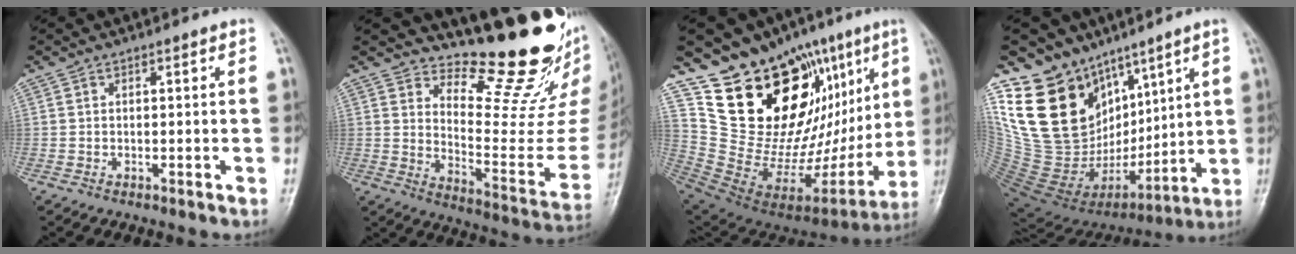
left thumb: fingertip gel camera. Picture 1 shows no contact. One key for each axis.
{"total": 19.8, "fx": 17.0, "fy": 5.3, "fz": 8.8, "tx": -0.072, "ty": -0.160, "tz": 0.236}
{"total": 27.0, "fx": 13.8, "fy": 12.4, "fz": 19.6, "tx": -0.234, "ty": -0.061, "tz": 0.251}
{"total": 24.2, "fx": 11.3, "fy": 16.3, "fz": 13.8, "tx": -0.219, "ty": -0.042, "tz": 0.237}